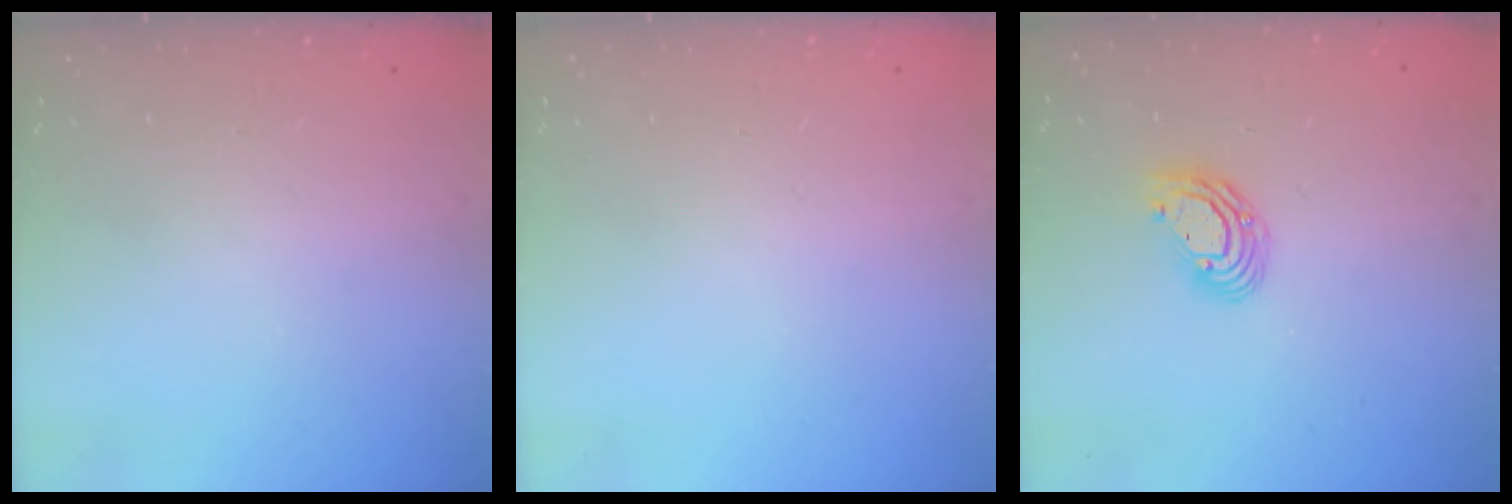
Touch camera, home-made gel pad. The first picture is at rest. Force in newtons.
{"total": 0.0}
{"total": 8.1, "press": 8.0, "slide": 1.4}